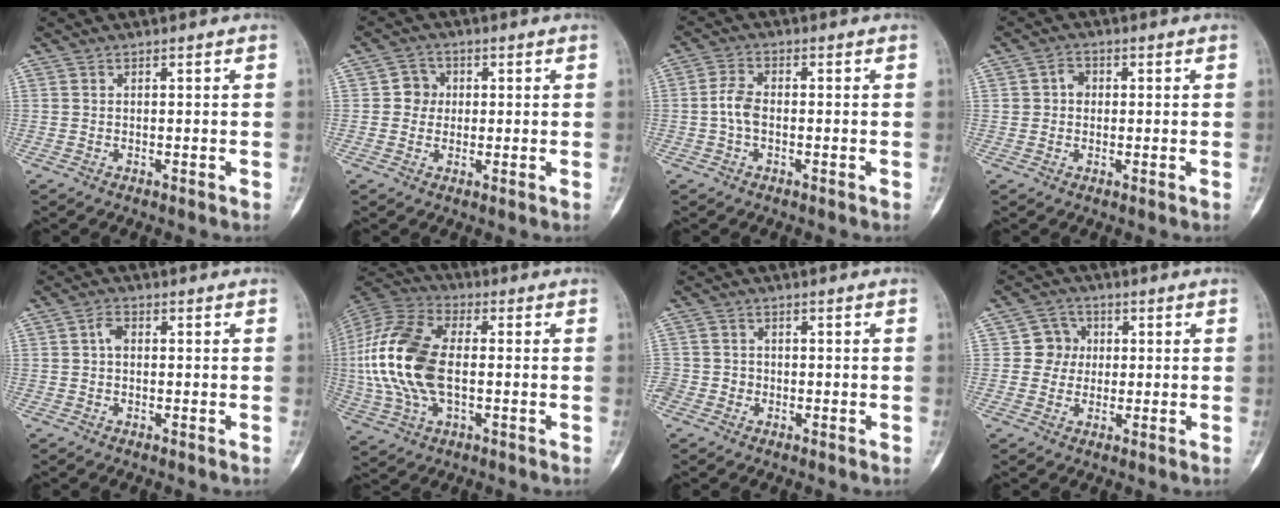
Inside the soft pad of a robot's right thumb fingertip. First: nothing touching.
{"total": 3.7, "force": [0.3, 3.5, 1.1], "torque": [0.008, 0.008, -0.002]}
{"total": 4.0, "force": [-0.7, 2.4, 3.0], "torque": [-0.062, 0.013, -0.019]}
{"total": 2.7, "force": [0.2, 2.4, 1.3], "torque": [-0.005, 0.008, -0.002]}
{"total": 2.2, "force": [0.1, 1.4, 1.7], "torque": [-0.027, 0.007, -0.003]}
{"total": 19.5, "force": [-0.7, 11.0, 16.1], "torque": [-0.355, 0.013, -0.012]}
{"total": 3.7, "force": [-1.3, 3.4, 0.8], "torque": [-0.004, 0.013, -0.027]}
{"total": 5.0, "force": [0.4, 4.8, 1.1], "torque": [0.018, 0.010, 0.000]}